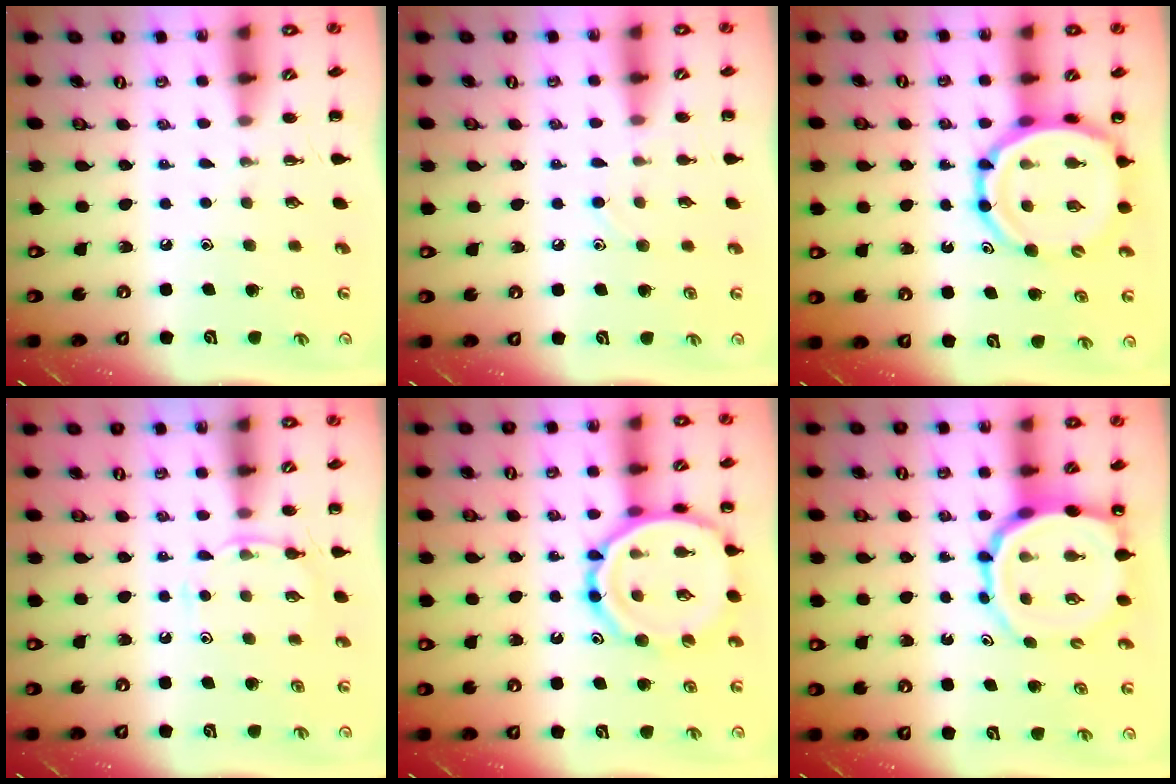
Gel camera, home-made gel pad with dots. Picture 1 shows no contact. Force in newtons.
{"total": 6.8, "press": 6.5, "slide": 2.0}
{"total": 14.0, "press": 13.4, "slide": 3.8}
{"total": 7.0, "press": 6.7, "slide": 1.8}
{"total": 16.2, "press": 16.1, "slide": 2.0}
{"total": 12.2, "press": 11.7, "slide": 3.2}